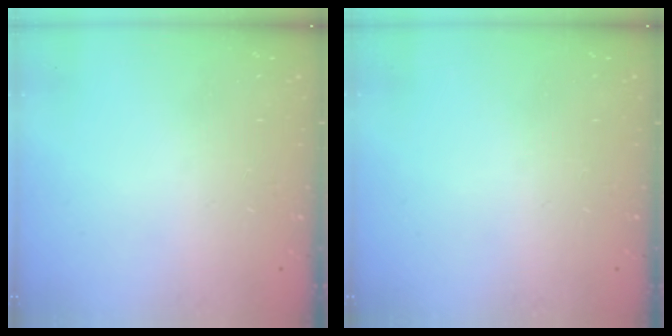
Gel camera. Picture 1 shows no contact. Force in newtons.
{"total": 0.0}